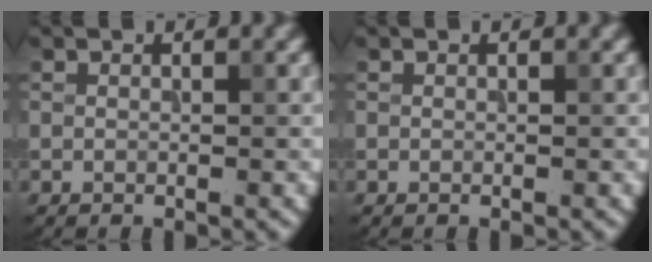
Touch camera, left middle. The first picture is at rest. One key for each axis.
{"total": 0.0}